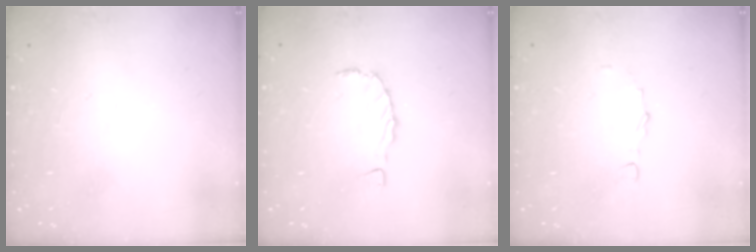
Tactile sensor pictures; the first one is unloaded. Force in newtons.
{"total": 0.0}
{"total": 3.7, "press": 3.7, "slide": 0.3}